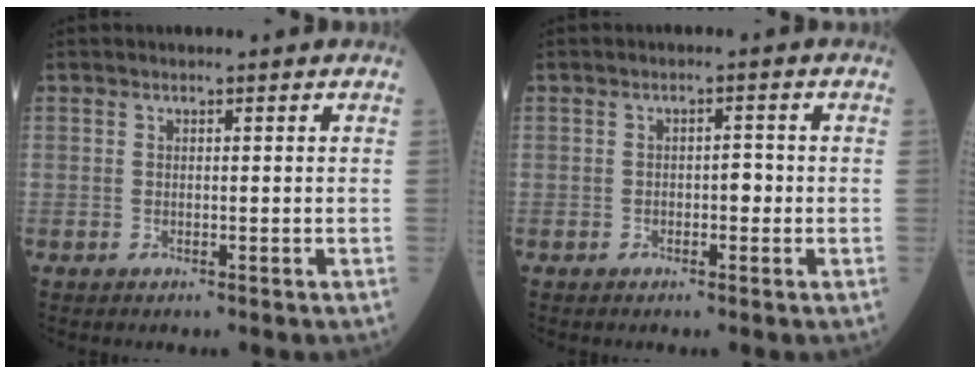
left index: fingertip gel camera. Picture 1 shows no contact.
{"total": 1.8, "force": [-0.7, 0.8, 1.4], "torque": [-0.014, 0.002, -0.014]}